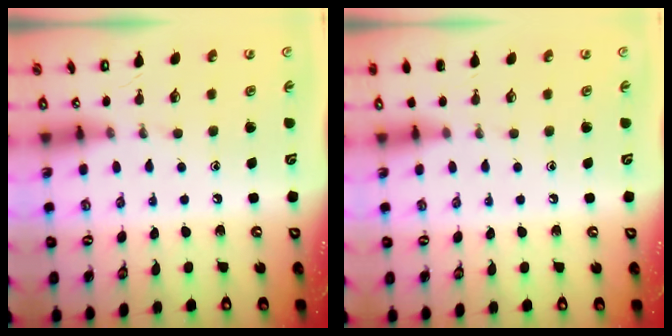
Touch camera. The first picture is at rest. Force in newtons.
{"total": 0.0}